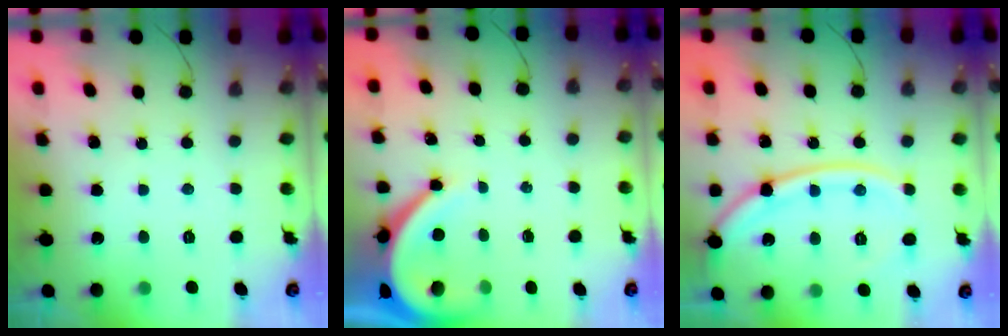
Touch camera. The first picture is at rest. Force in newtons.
{"total": 8.7, "press": 8.6, "slide": 1.3}
{"total": 16.7, "press": 16.7, "slide": 1.2}